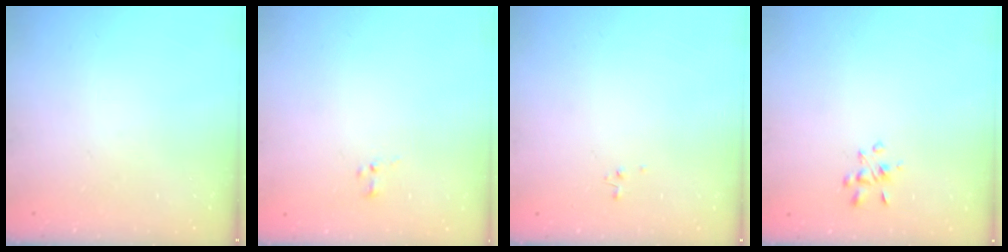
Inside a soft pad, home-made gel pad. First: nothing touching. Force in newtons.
{"total": 1.2, "press": 1.1, "slide": 0.6}
{"total": 0.9, "press": 0.8, "slide": 0.3}
{"total": 3.4, "press": 3.2, "slide": 1.2}